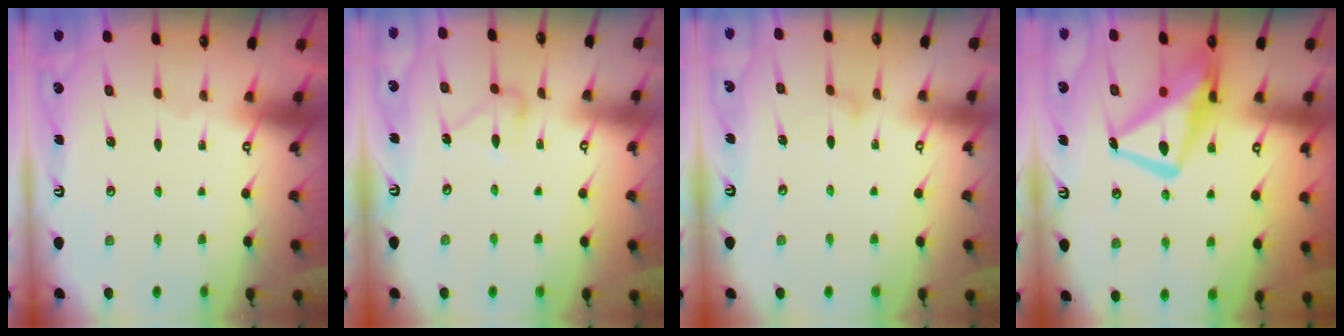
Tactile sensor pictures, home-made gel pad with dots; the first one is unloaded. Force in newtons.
{"total": 9.8, "press": 9.8, "slide": 0.2}
{"total": 8.1, "press": 8.1, "slide": 0.5}
{"total": 16.4, "press": 16.3, "slide": 1.5}